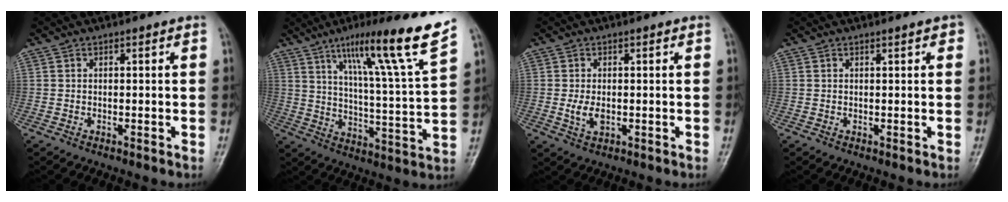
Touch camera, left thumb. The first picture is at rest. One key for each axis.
{"total": 18.2, "fx": 11.5, "fy": 0.0, "fz": 14.1, "tx": -0.203, "ty": -0.056, "tz": 0.175}
{"total": 3.2, "fx": -0.3, "fy": 1.9, "fz": 2.6, "tx": -0.052, "ty": -0.007, "tz": -0.004}
{"total": 1.1, "fx": 0.6, "fy": 0.3, "fz": 0.9, "tx": -0.010, "ty": 0.001, "tz": 0.005}